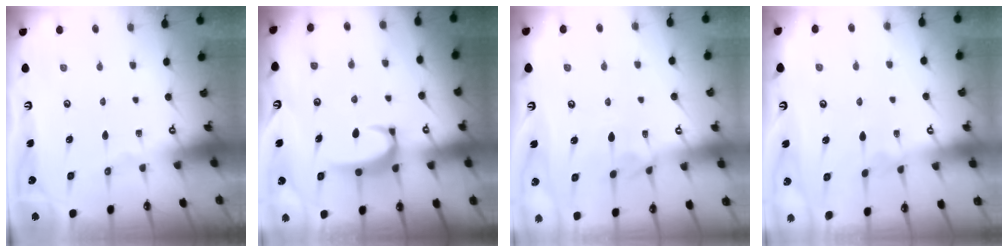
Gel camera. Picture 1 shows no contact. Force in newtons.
{"total": 3.2, "press": 3.2, "slide": 0.3}
{"total": 2.1, "press": 2.0, "slide": 0.7}
{"total": 3.8, "press": 3.8, "slide": 0.3}